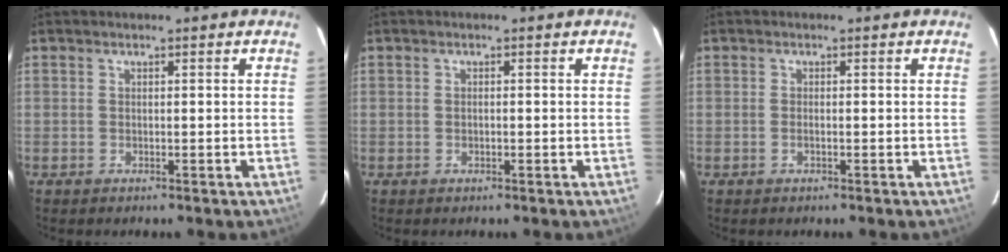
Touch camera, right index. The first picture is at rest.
{"total": 0.5, "force": [-0.2, 0.2, 0.4], "torque": [-0.007, 0.003, -0.002]}
{"total": 0.7, "force": [-0.3, 0.2, 0.6], "torque": [-0.013, 0.001, -0.005]}